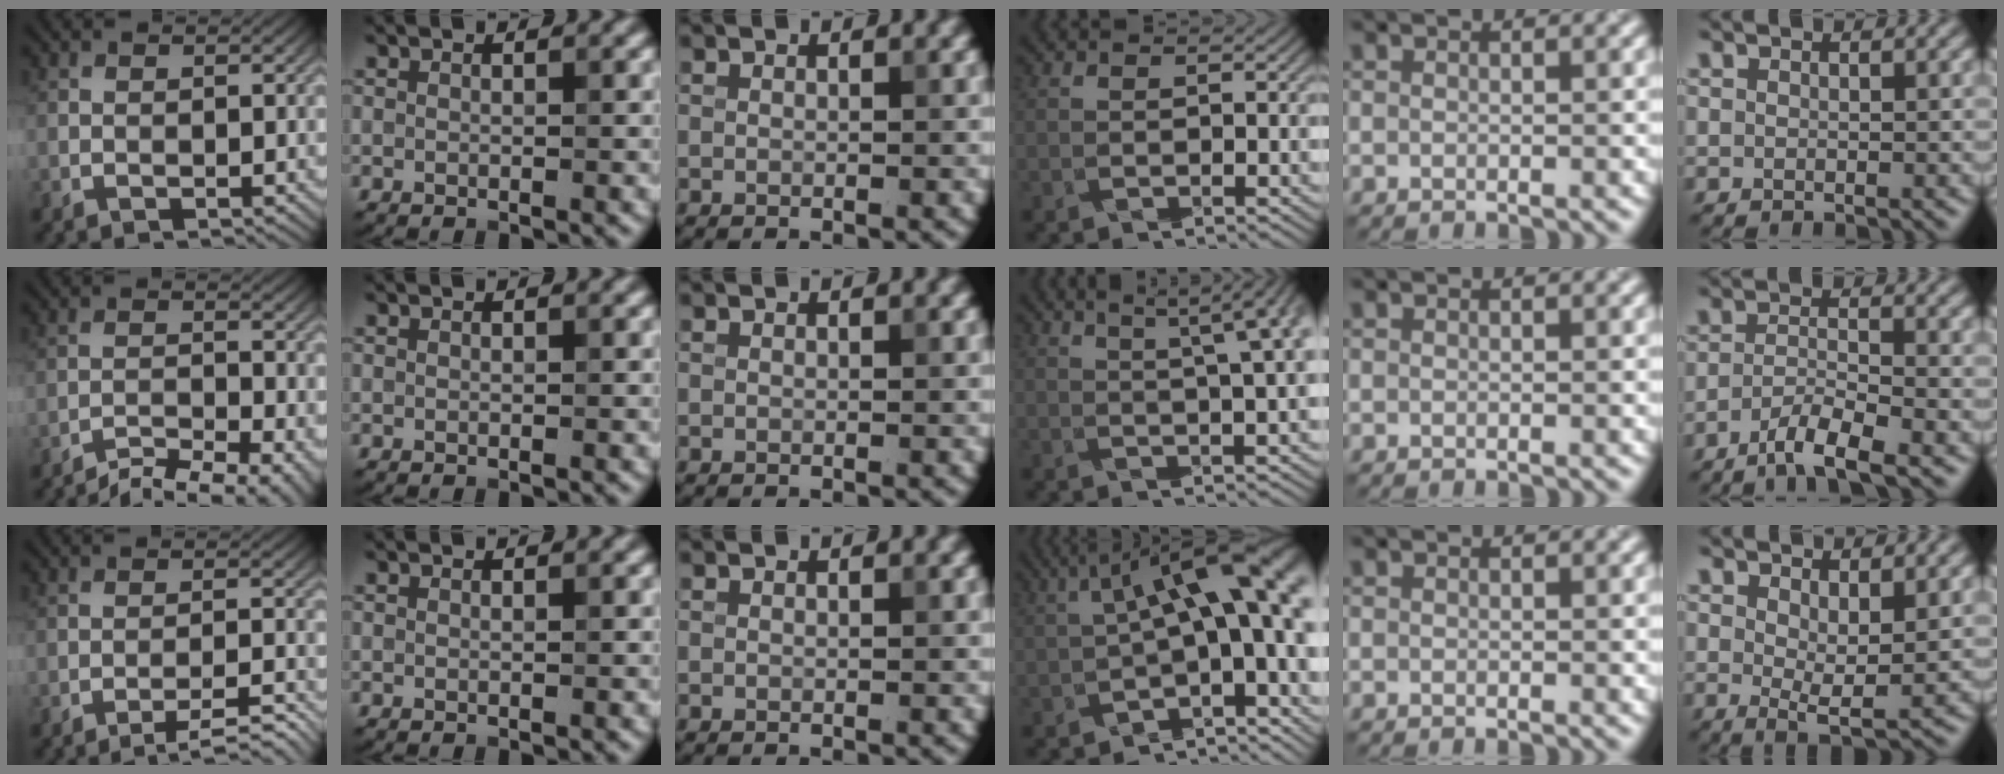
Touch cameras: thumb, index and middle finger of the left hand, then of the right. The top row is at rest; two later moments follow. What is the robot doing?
{"motion": "pour", "object": "sugar"}